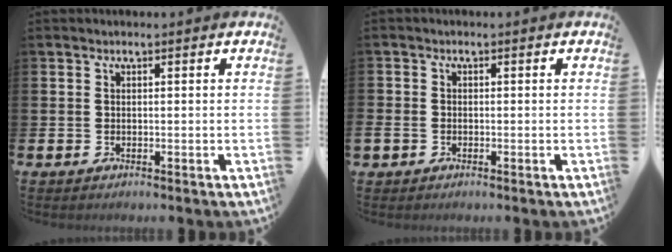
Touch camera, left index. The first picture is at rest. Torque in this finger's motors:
{"motor_torque": [1.24, 0.90, 0.25, 0.21]}